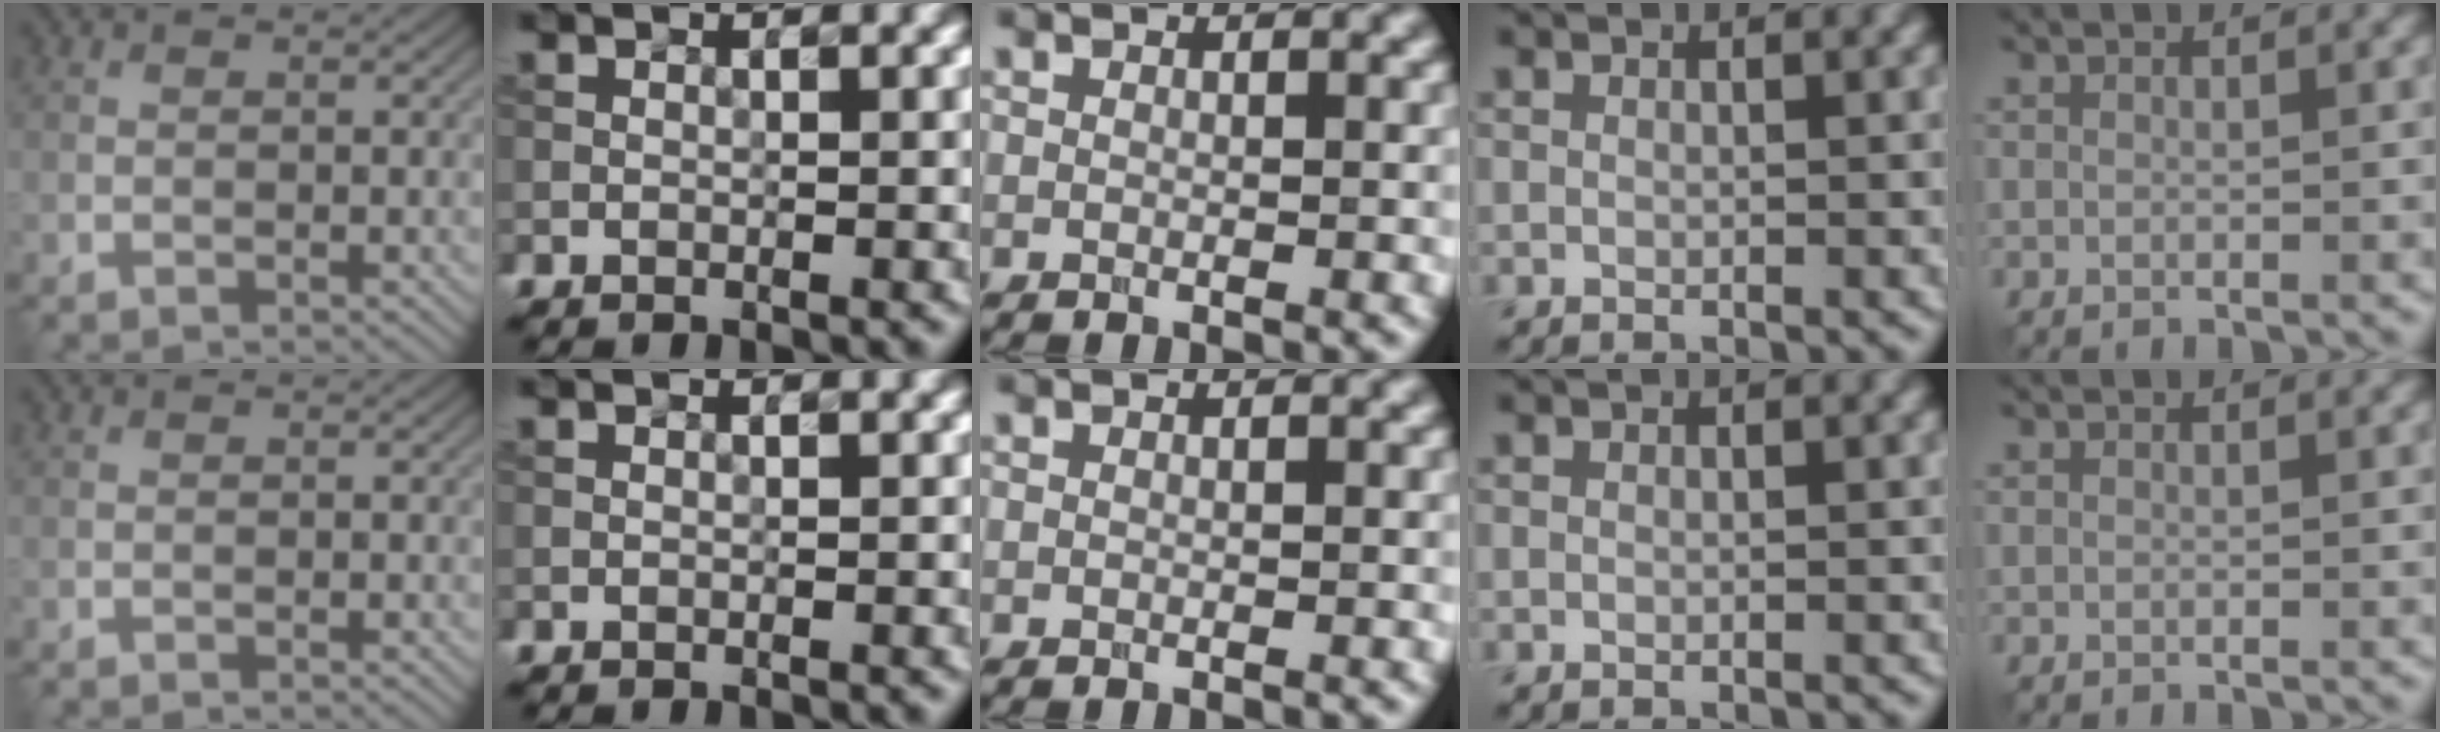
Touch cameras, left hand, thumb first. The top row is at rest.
{}